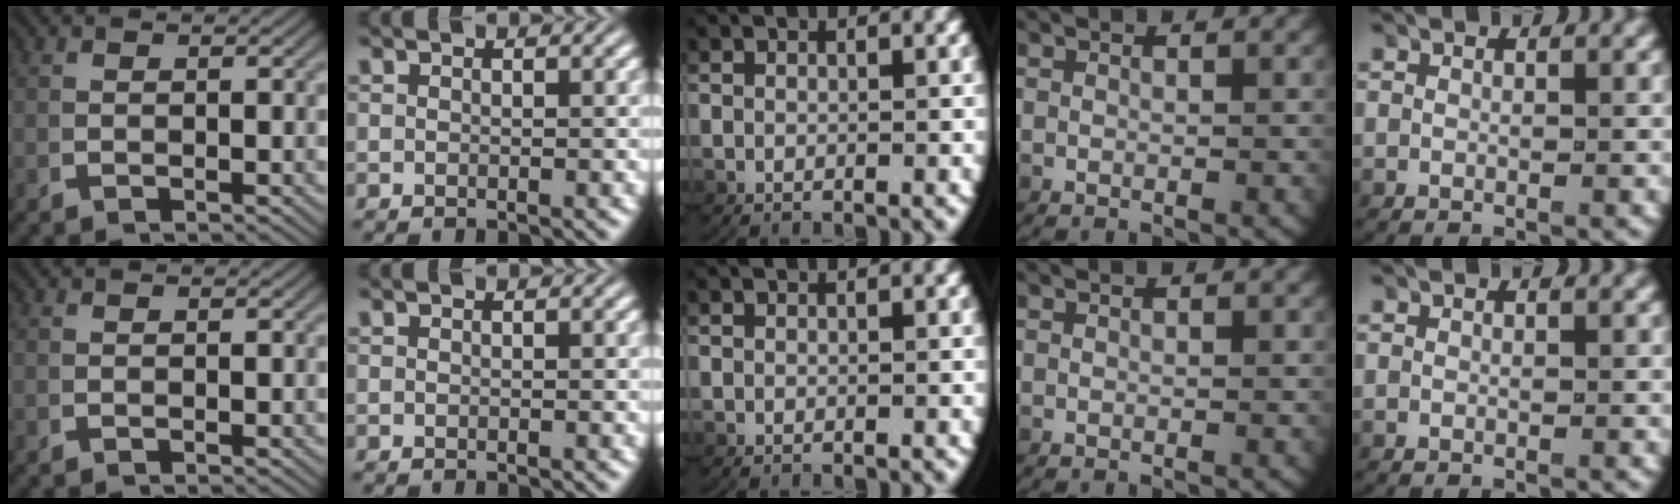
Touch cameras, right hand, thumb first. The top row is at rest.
{}